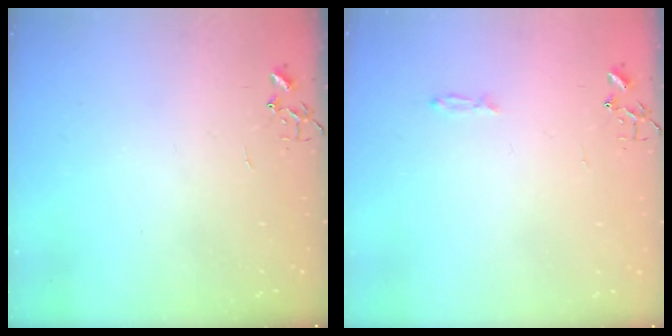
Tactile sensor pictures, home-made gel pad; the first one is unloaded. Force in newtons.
{"total": 3.5, "press": 3.5, "slide": 0.4}